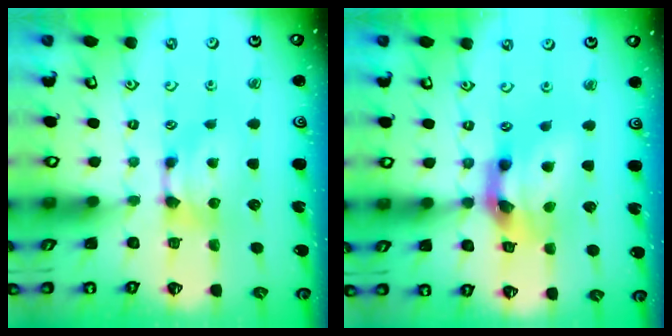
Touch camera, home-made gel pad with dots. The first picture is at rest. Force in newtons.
{"total": 7.7, "press": 7.2, "slide": 2.6}